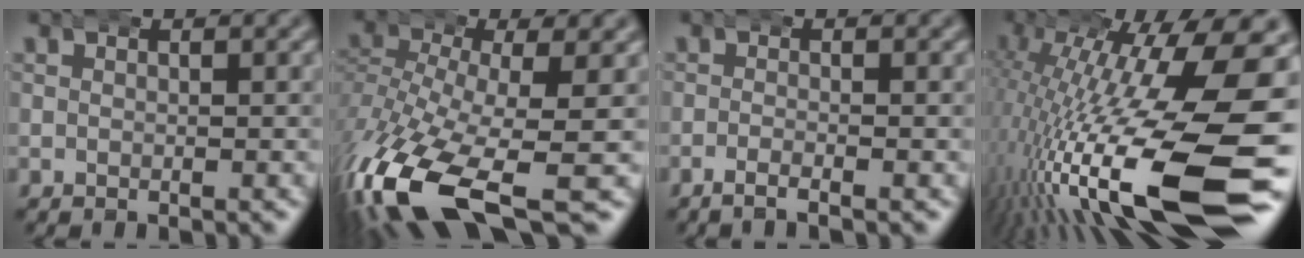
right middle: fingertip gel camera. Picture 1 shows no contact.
{"total": 10.2, "force": [-5.7, 4.1, 7.4], "torque": [-0.178, -0.060, -0.062]}
{"total": 1.5, "force": [-1.1, -0.1, 0.9], "torque": [-0.022, -0.002, -0.022]}
{"total": 19.5, "force": [-5.5, 7.1, 17.3], "torque": [-0.265, -0.033, -0.057]}